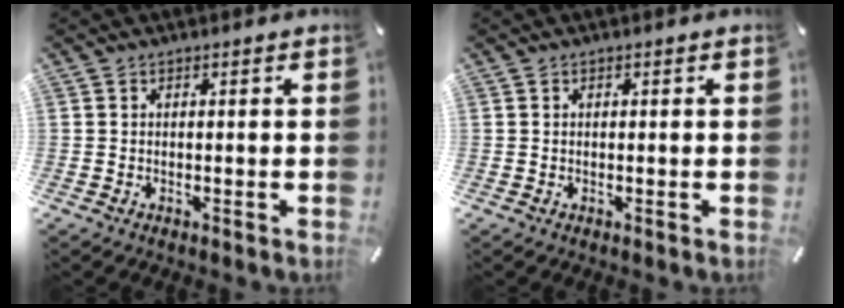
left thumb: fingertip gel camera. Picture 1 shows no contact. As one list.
[{"total": 0.0}]